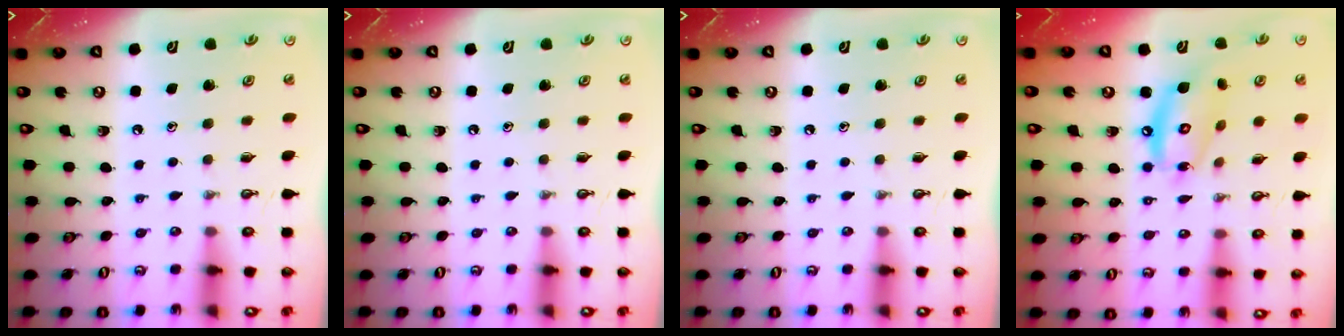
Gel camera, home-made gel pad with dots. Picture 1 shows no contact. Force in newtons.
{"total": 0.0}
{"total": 0.0}
{"total": 13.5, "press": 13.4, "slide": 1.3}